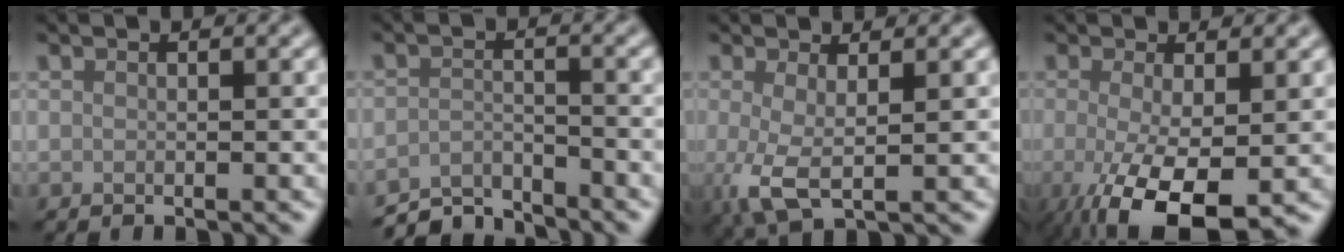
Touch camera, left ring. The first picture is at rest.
{"total": 3.9, "force": [-3.7, 0.8, 0.9], "torque": [-0.015, -0.002, -0.076]}
{"total": 3.6, "force": [-0.1, 1.1, 3.4], "torque": [-0.069, -0.007, -0.003]}
{"total": 7.5, "force": [-2.7, 2.4, 6.5], "torque": [-0.131, -0.020, -0.041]}